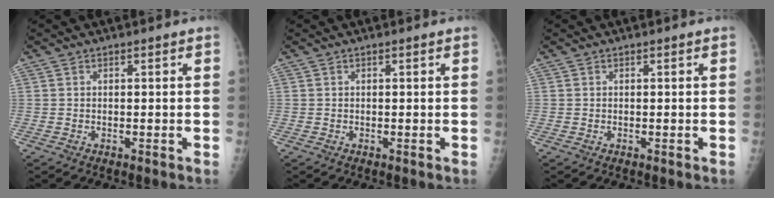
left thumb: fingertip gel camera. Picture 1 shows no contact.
{"total": 0.0}
{"total": 0.0}